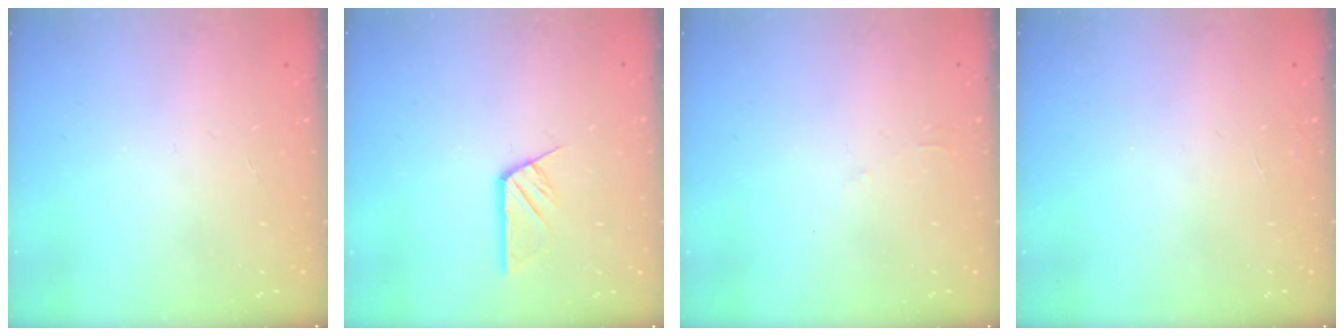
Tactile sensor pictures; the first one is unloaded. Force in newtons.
{"total": 4.8, "press": 4.8, "slide": 0.3}
{"total": 2.3, "press": 2.3, "slide": 0.4}
{"total": 0.0}